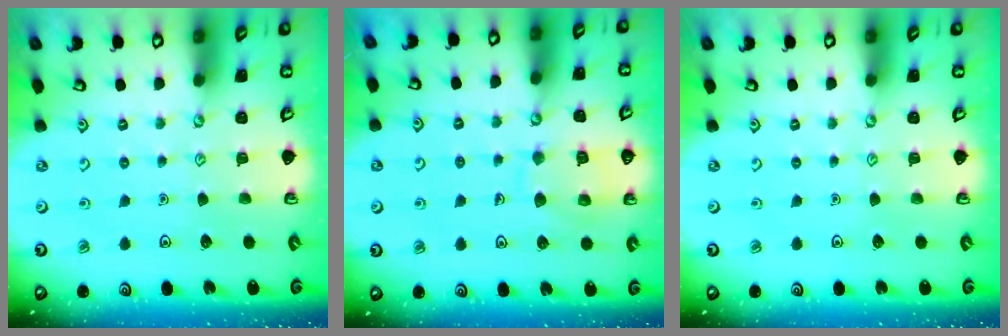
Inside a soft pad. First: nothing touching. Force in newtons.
{"total": 9.9, "press": 9.8, "slide": 1.0}
{"total": 0.0}